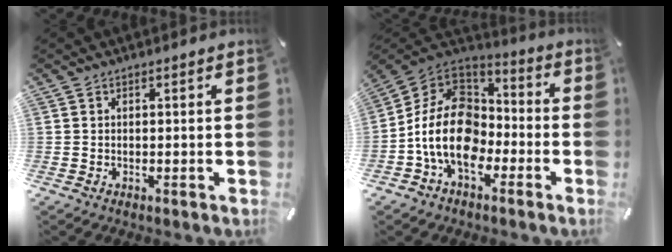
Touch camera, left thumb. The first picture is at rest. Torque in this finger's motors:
{"motor_torque": [-0.06, 1.81, 1.02, -0.40, 0.65]}